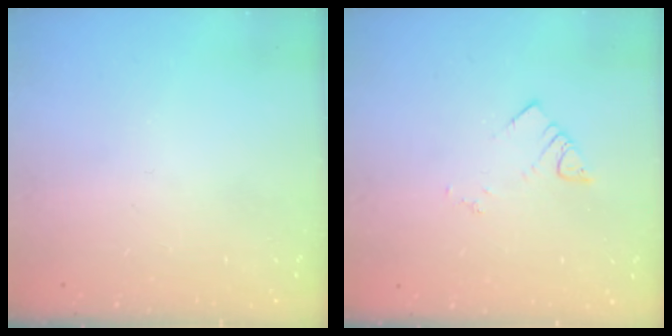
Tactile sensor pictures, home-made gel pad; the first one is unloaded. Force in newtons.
{"total": 3.7, "press": 3.7, "slide": 0.5}